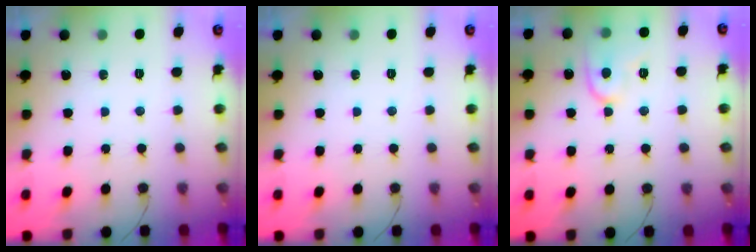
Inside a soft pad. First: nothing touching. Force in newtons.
{"total": 0.0}
{"total": 9.0, "press": 9.0, "slide": 0.7}